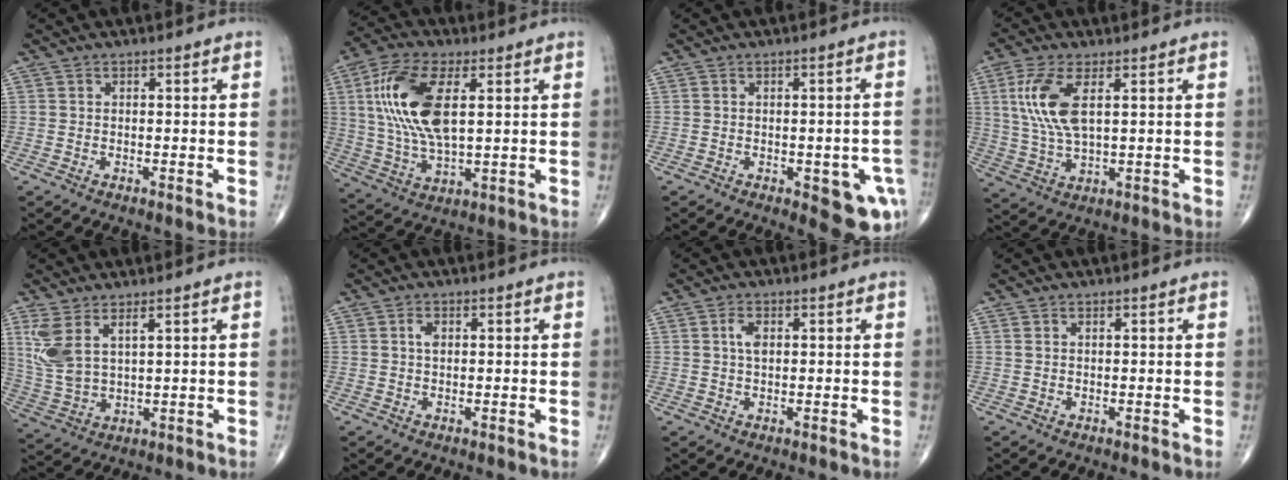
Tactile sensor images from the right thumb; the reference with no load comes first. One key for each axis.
{"total": 15.3, "fx": 3.2, "fy": 7.2, "fz": 13.1, "tx": -0.270, "ty": 0.001, "tz": 0.061}
{"total": 9.2, "fx": -3.2, "fy": 3.7, "fz": 7.8, "tx": -0.063, "ty": 0.005, "tz": -0.031}
{"total": 10.4, "fx": 3.0, "fy": 4.2, "fz": 9.0, "tx": -0.208, "ty": -0.006, "tz": 0.064}
{"total": 8.4, "fx": 4.0, "fy": 3.4, "fz": 6.5, "tx": -0.150, "ty": -0.018, "tz": 0.094}
{"total": 1.7, "fx": 0.5, "fy": 1.0, "fz": 1.3, "tx": -0.024, "ty": 0.002, "tz": 0.008}
{"total": 2.7, "fx": 0.7, "fy": 1.4, "fz": 2.2, "tx": -0.041, "ty": 0.001, "tz": 0.013}
{"total": 0.6, "fx": 0.4, "fy": 0.1, "fz": 0.4, "tx": -0.011, "ty": 0.005, "tz": 0.010}